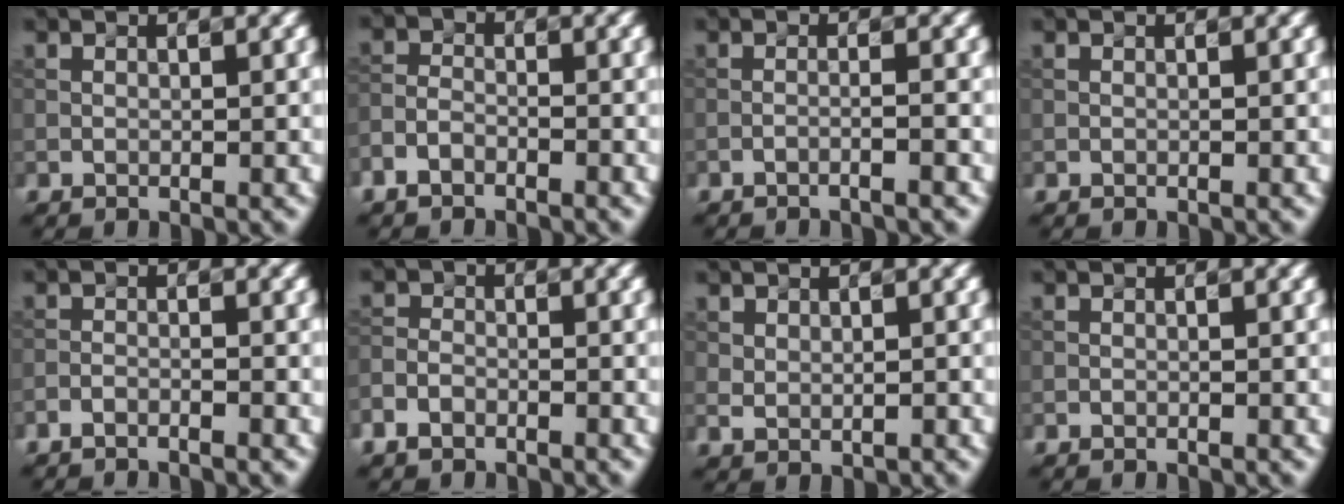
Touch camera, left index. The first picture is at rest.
{"total": 2.3, "force": [-1.7, 1.2, 0.9], "torque": [-0.015, 0.004, -0.042]}
{"total": 1.7, "force": [-1.1, 0.2, 1.4], "torque": [-0.019, 0.008, -0.032]}
{"total": 0.0}
{"total": 1.5, "force": [-1.3, 0.1, 0.7], "torque": [-0.019, 0.003, -0.028]}
{"total": 2.4, "force": [-1.8, 1.5, 0.7], "torque": [-0.012, 0.001, -0.044]}
{"total": 1.3, "force": [0.4, 0.9, 0.8], "torque": [-0.014, -0.003, 0.015]}
{"total": 0.0}